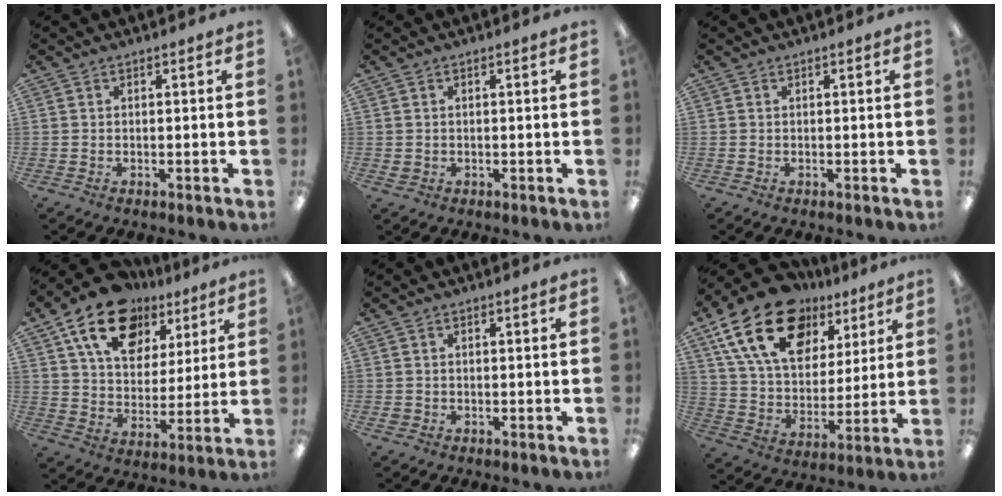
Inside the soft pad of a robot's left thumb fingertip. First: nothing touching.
{"total": 1.0, "force": [0.2, 0.9, 0.4], "torque": [-0.008, 0.004, 0.003]}
{"total": 0.0}
{"total": 17.6, "force": [10.3, 11.2, 8.7], "torque": [-0.148, -0.043, 0.190]}
{"total": 1.0, "force": [-0.1, 0.9, 0.2], "torque": [-0.005, 0.005, -0.004]}
{"total": 22.1, "force": [12.3, 13.7, 12.3], "torque": [-0.224, -0.055, 0.223]}